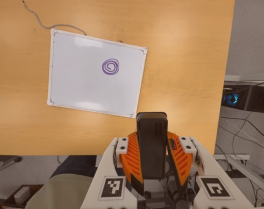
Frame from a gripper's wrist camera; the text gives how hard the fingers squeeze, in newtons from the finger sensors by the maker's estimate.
{"total": 10.1, "left": 8.2, "right": 11.9}